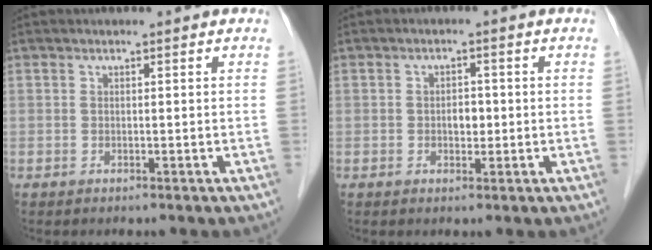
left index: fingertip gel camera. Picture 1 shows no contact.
{"total": 2.2, "force": [-0.2, 1.4, 1.7], "torque": [-0.025, 0.003, -0.002]}